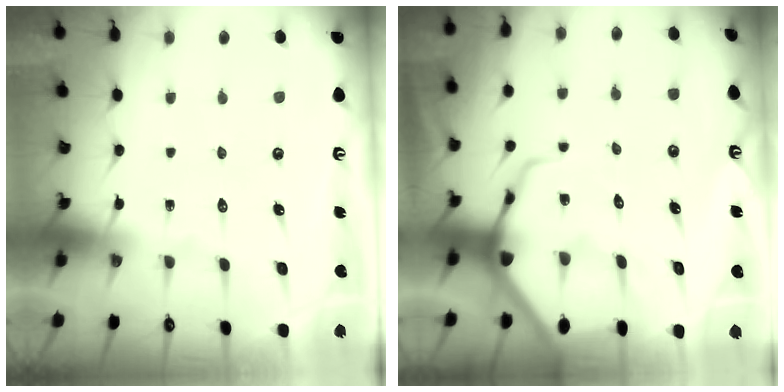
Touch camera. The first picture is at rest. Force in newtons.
{"total": 7.5, "press": 7.4, "slide": 0.9}